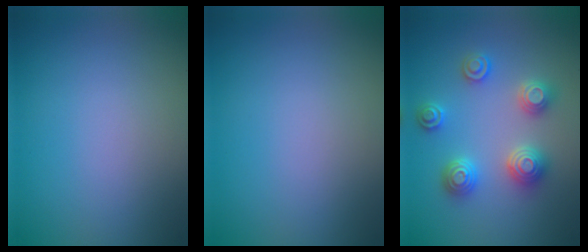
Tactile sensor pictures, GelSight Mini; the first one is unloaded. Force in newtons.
{"total": 0.0}
{"total": 4.4, "press": 4.4, "slide": 0.6}